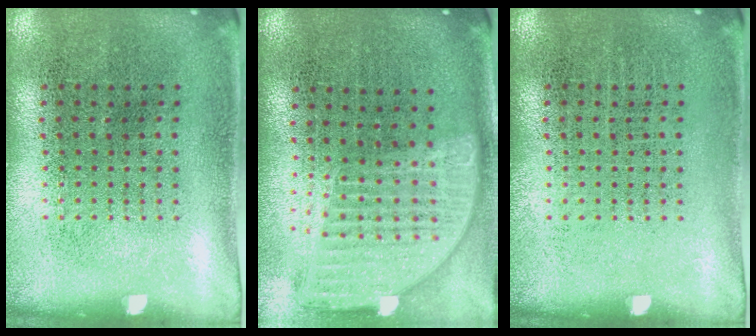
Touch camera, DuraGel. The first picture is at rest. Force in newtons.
{"total": 1.8, "press": 1.5, "slide": 1.0}
{"total": 0.0}